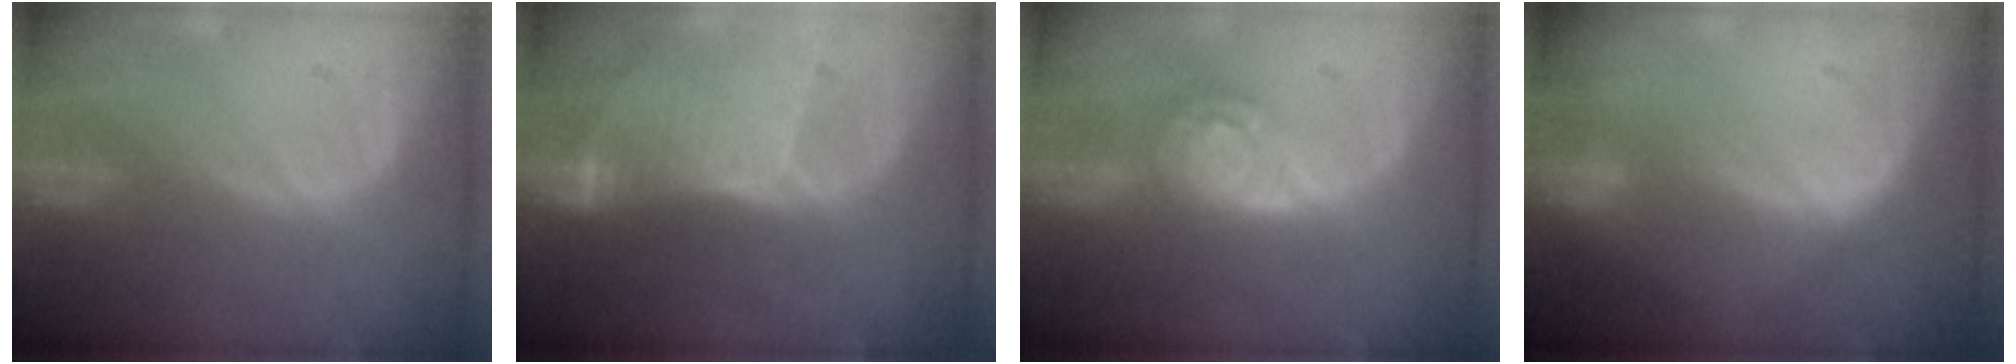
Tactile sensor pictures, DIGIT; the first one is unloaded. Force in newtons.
{"total": 8.5, "press": 7.7, "slide": 3.6}
{"total": 6.6, "press": 6.6, "slide": 0.3}
{"total": 2.0, "press": 2.0, "slide": 0.1}